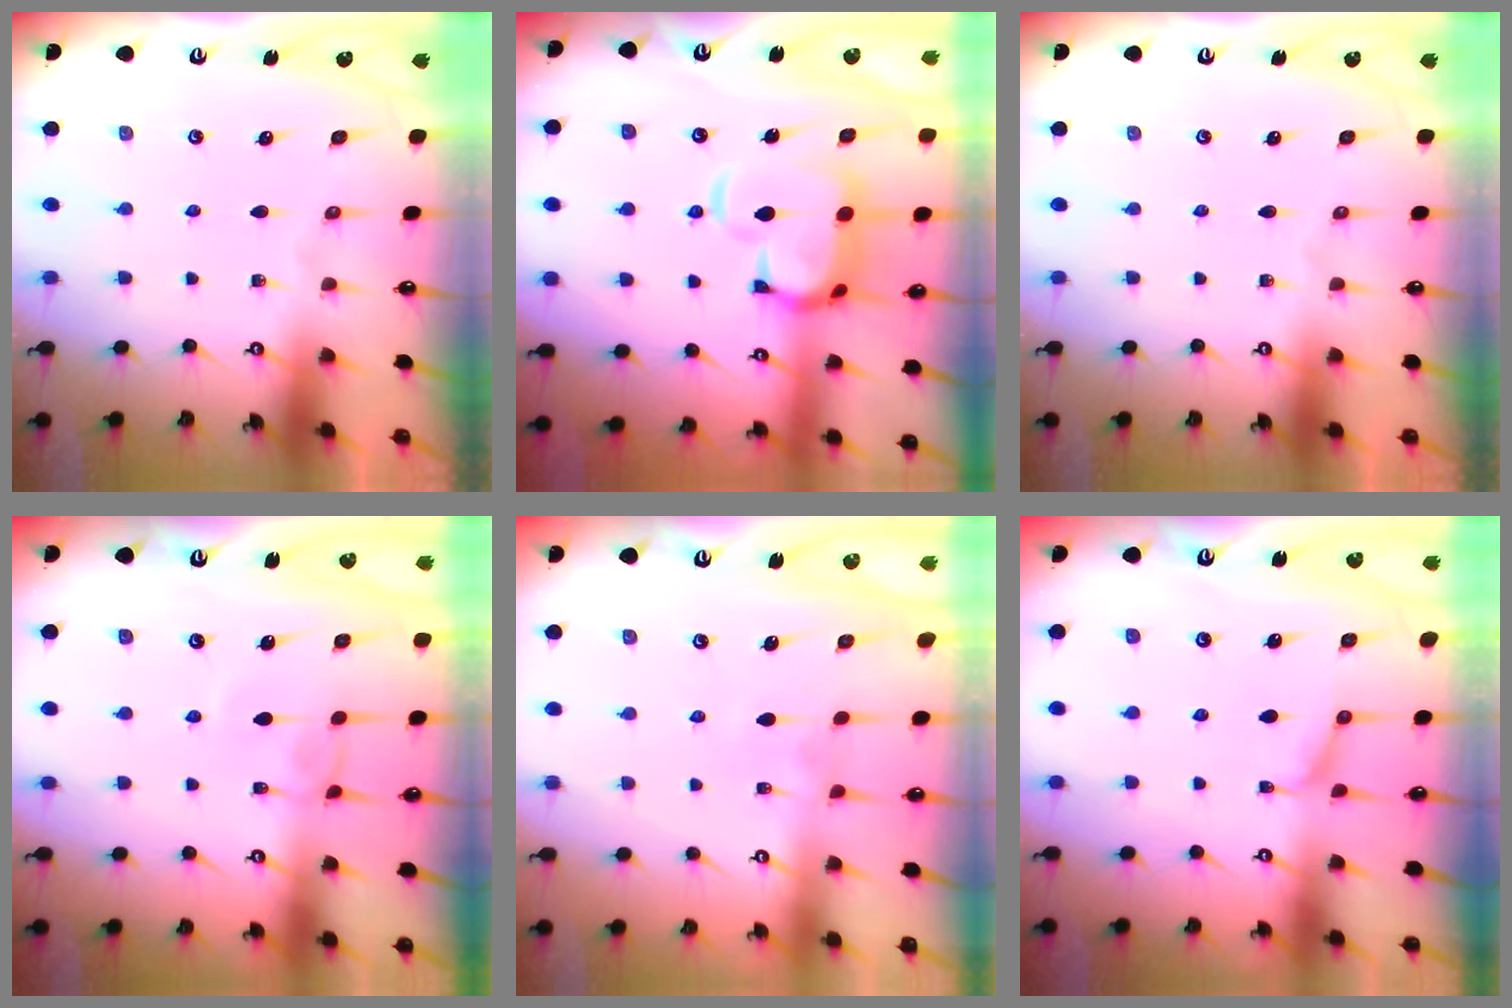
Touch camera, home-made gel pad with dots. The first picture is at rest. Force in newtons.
{"total": 8.3, "press": 8.2, "slide": 1.4}
{"total": 0.0}
{"total": 1.2, "press": 1.1, "slide": 0.4}
{"total": 2.9, "press": 2.8, "slide": 0.5}
{"total": 1.5, "press": 1.1, "slide": 1.0}